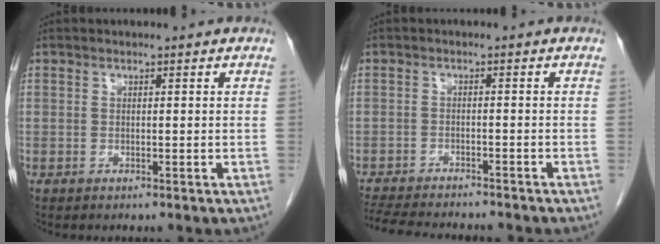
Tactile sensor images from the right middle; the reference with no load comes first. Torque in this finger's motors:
{"motor_torque": [0.38, -0.35, 0.09, 0.04]}